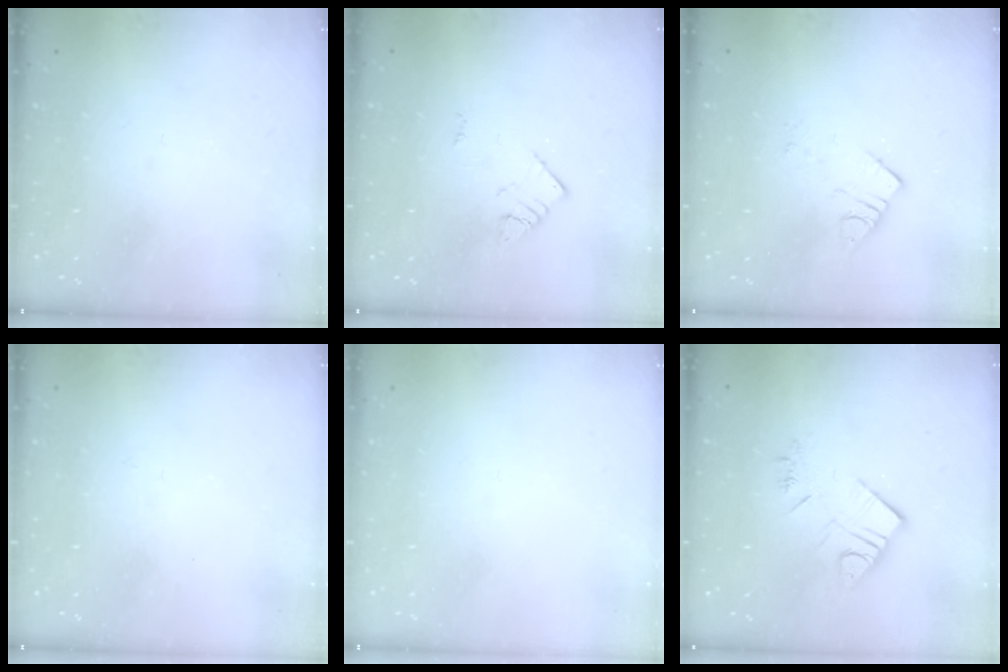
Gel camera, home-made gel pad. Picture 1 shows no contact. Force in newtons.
{"total": 3.4, "press": 3.4, "slide": 0.2}
{"total": 4.5, "press": 4.5, "slide": 0.4}
{"total": 2.7, "press": 2.7, "slide": 0.5}
{"total": 1.5, "press": 1.5, "slide": 0.1}
{"total": 10.9, "press": 10.9, "slide": 0.9}